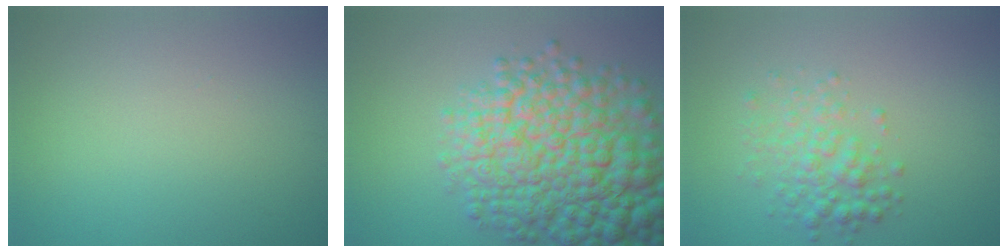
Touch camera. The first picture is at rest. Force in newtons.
{"total": 11.5, "press": 11.5, "slide": 0.3}
{"total": 3.0, "press": 3.0, "slide": 0.1}